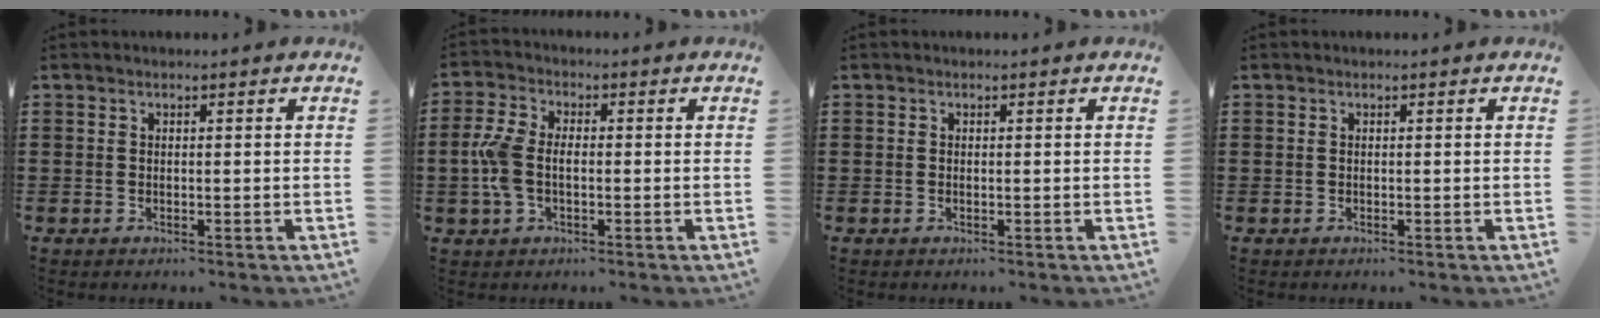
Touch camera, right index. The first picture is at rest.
{"total": 5.4, "force": [-0.8, 3.3, 4.3], "torque": [-0.116, -0.005, -0.023]}
{"total": 0.0}
{"total": 0.0}